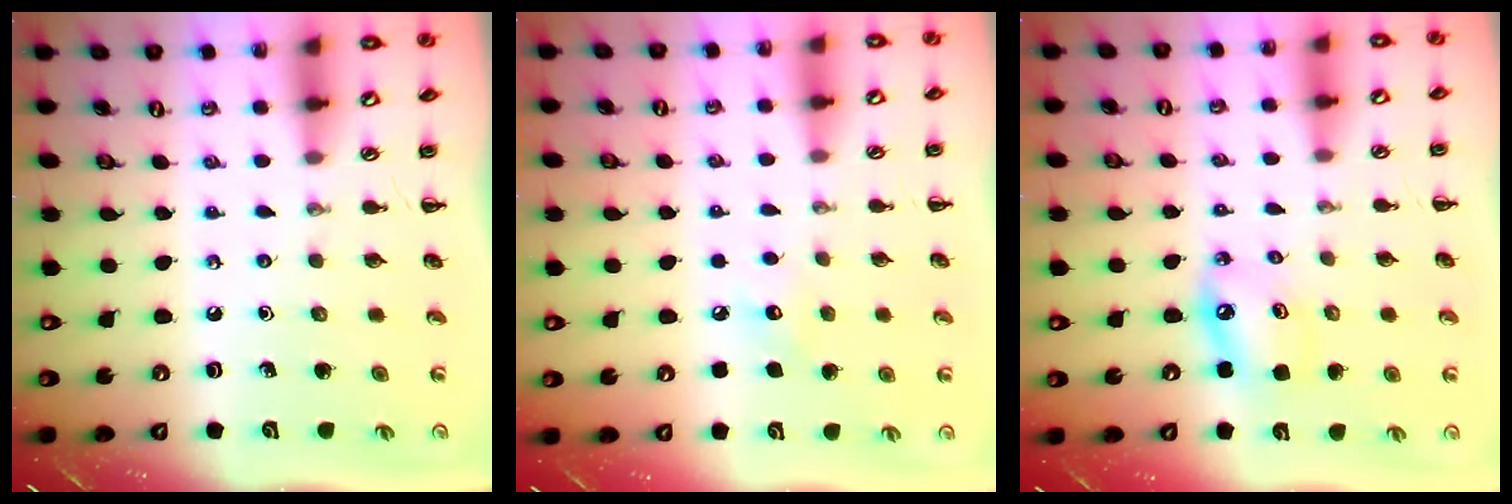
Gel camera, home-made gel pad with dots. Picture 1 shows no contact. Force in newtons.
{"total": 6.2, "press": 6.0, "slide": 1.7}
{"total": 6.4, "press": 6.2, "slide": 1.3}